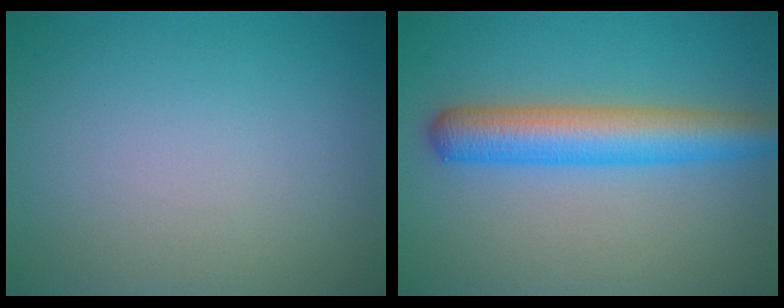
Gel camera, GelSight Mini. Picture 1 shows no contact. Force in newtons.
{"total": 5.9, "press": 5.9, "slide": 0.1}